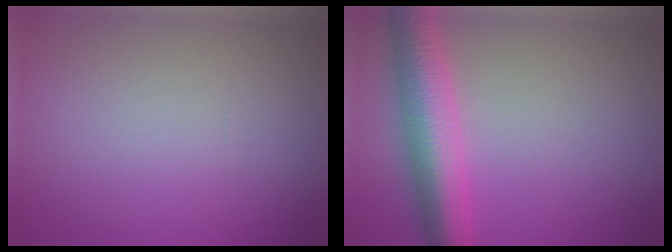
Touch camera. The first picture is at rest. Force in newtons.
{"total": 6.8, "press": 6.8, "slide": 0.2}